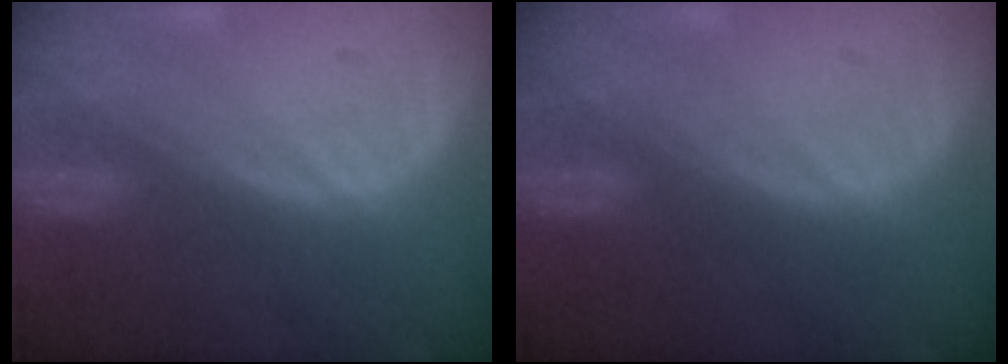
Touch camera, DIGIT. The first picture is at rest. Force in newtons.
{"total": 0.5, "press": 0.0, "slide": 0.5}